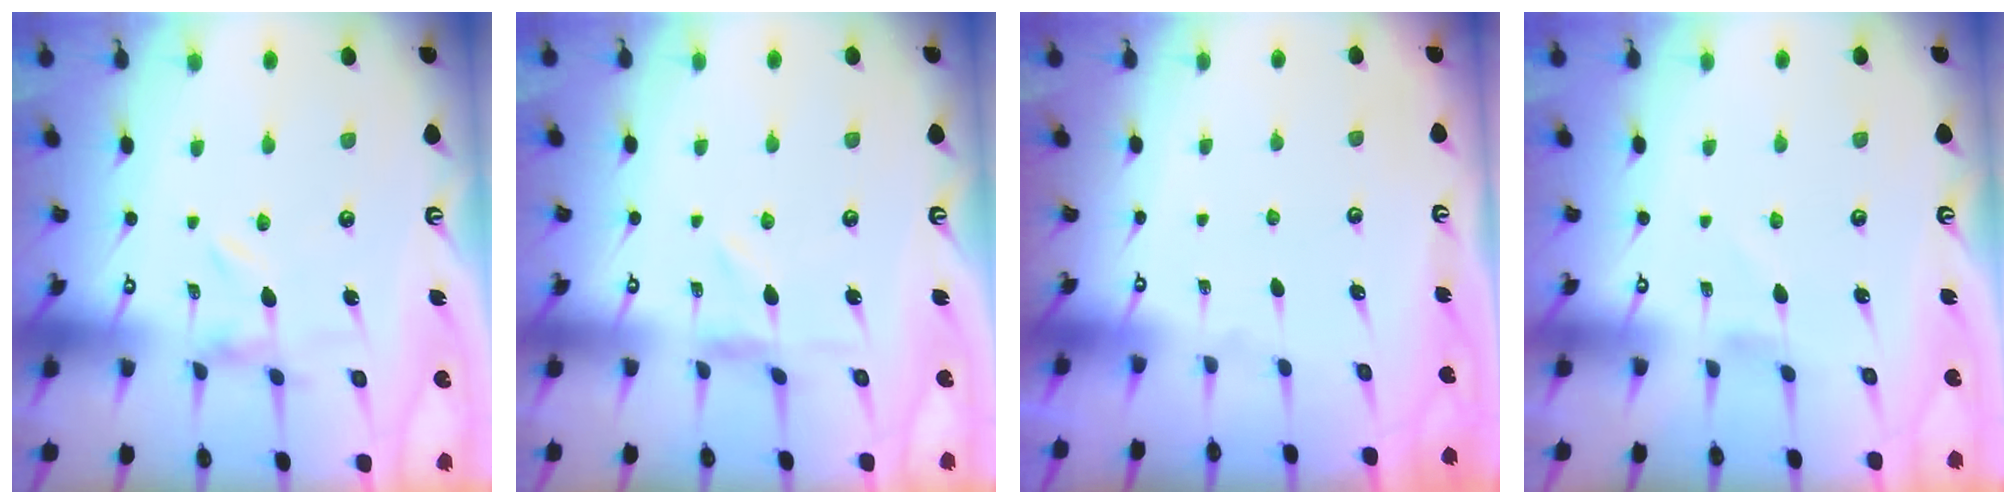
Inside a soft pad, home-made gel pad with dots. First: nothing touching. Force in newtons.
{"total": 0.0}
{"total": 0.0}
{"total": 1.0, "press": 1.0, "slide": 0.1}